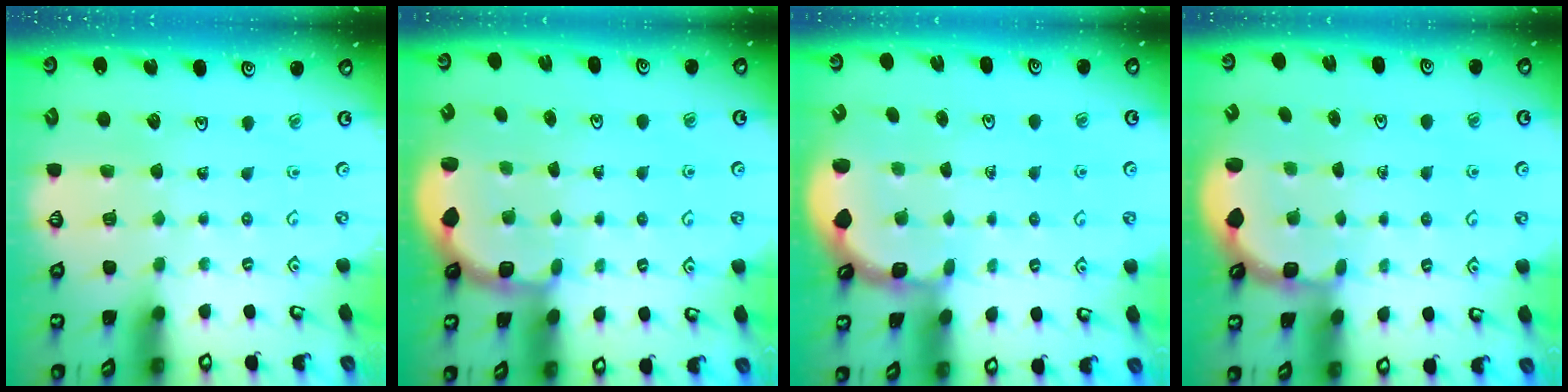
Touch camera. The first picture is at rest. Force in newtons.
{"total": 2.2, "press": 2.0, "slide": 1.0}
{"total": 1.6, "press": 1.5, "slide": 0.4}
{"total": 2.7, "press": 2.1, "slide": 1.7}